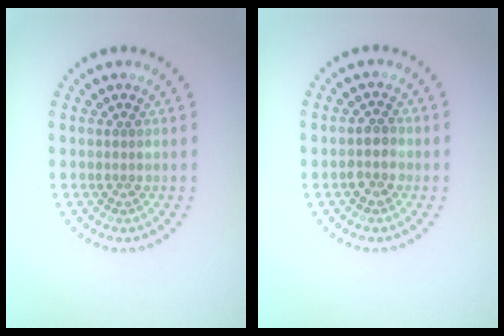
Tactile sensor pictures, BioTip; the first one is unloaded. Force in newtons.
{"total": 1.7, "press": 1.5, "slide": 0.9}